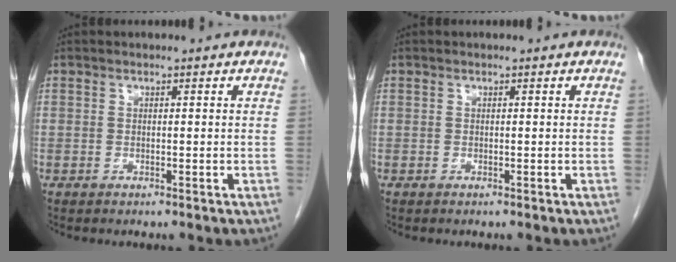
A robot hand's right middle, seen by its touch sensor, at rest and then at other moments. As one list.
[{"total": 0.0}]